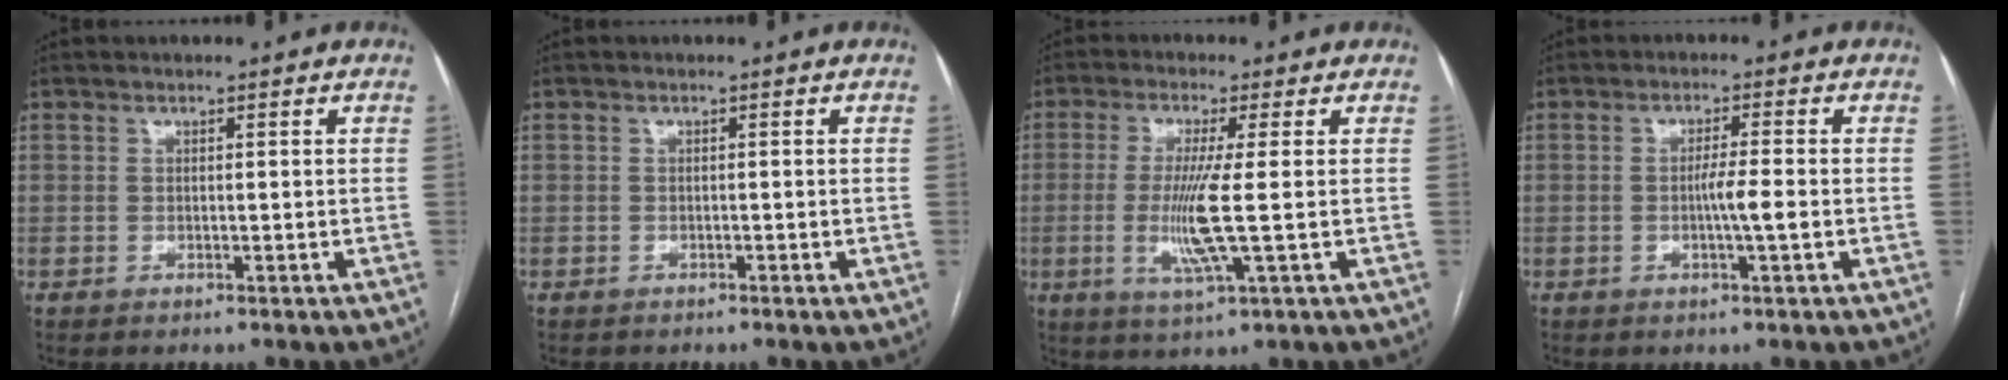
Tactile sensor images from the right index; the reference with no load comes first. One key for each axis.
{"total": 0.7, "fx": -0.5, "fy": 0.5, "fz": -0.1, "tx": -0.002, "ty": 0.004, "tz": -0.012}
{"total": 7.8, "fx": -0.8, "fy": -0.7, "fz": 7.7, "tx": -0.163, "ty": -0.019, "tz": -0.017}
{"total": 3.5, "fx": -0.7, "fy": -0.3, "fz": 3.4, "tx": -0.060, "ty": -0.002, "tz": -0.011}